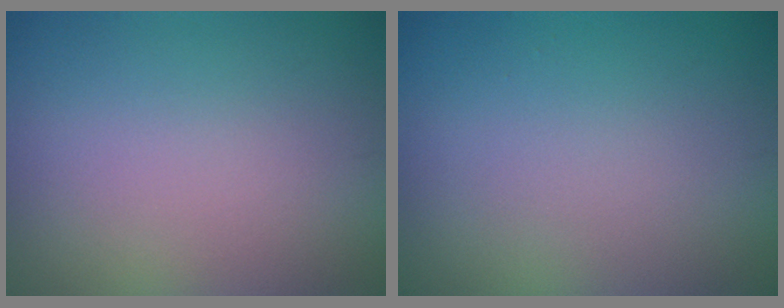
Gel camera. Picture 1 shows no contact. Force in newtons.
{"total": 0.0}